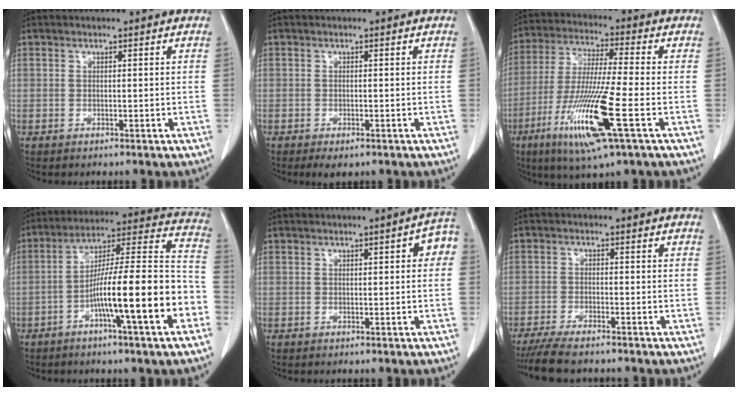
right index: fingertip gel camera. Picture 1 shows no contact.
{"total": 2.2, "force": [-1.4, 0.9, 1.5], "torque": [-0.022, -0.004, -0.014]}
{"total": 15.2, "force": [-5.8, 0.1, 14.0], "torque": [-0.288, -0.030, -0.109]}
{"total": 18.4, "force": [-6.6, 0.9, 17.1], "torque": [-0.249, 0.018, -0.107]}
{"total": 3.1, "force": [0.5, 1.1, 2.9], "torque": [-0.027, 0.013, 0.000]}
{"total": 7.3, "force": [-6.2, 1.1, 3.6], "torque": [-0.058, -0.017, -0.103]}